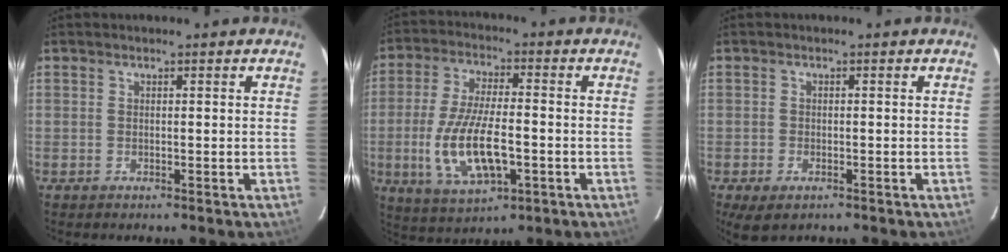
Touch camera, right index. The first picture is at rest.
{"total": 14.2, "force": [-3.6, 5.4, 12.6], "torque": [-0.260, -0.013, -0.059]}
{"total": 4.0, "force": [-2.5, 2.0, 2.4], "torque": [-0.053, -0.016, -0.040]}